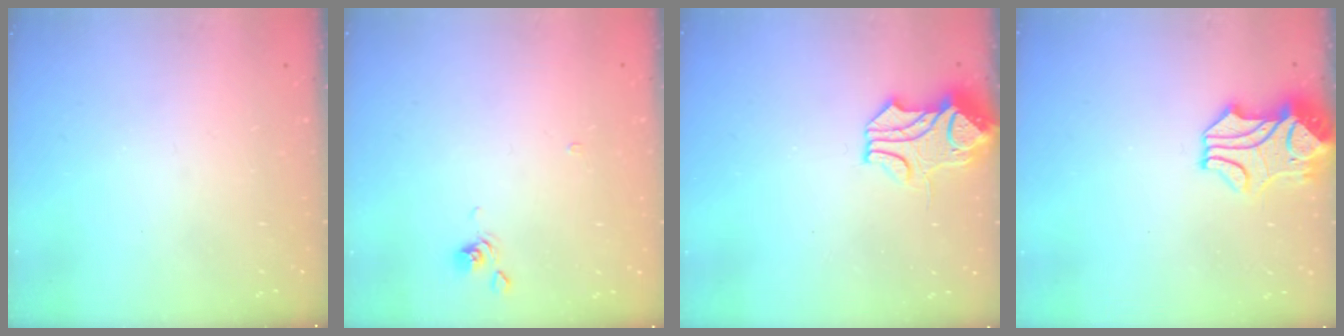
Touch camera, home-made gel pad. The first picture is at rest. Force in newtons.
{"total": 2.2, "press": 2.1, "slide": 0.4}
{"total": 1.6, "press": 0.9, "slide": 1.3}
{"total": 2.7, "press": 2.5, "slide": 0.9}